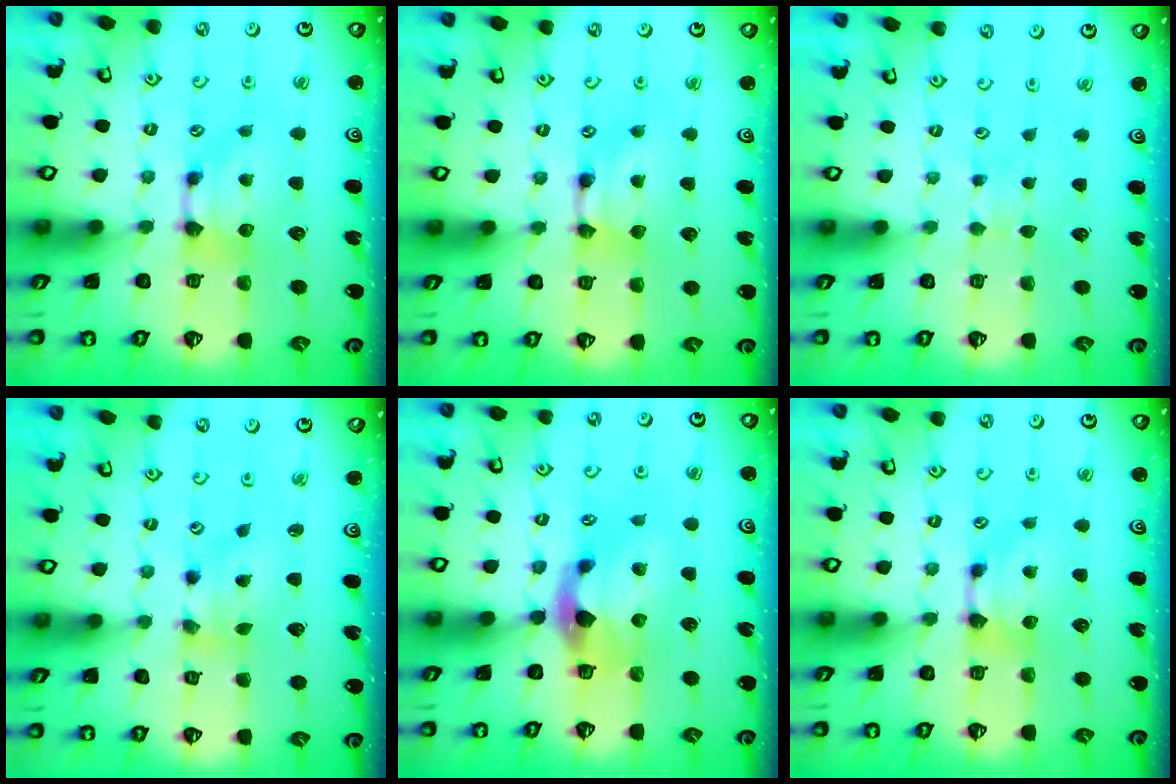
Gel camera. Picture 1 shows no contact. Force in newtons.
{"total": 1.7, "press": 1.7, "slide": 0.2}
{"total": 3.1, "press": 3.1, "slide": 0.4}
{"total": 2.1, "press": 1.6, "slide": 1.3}
{"total": 2.8, "press": 2.5, "slide": 1.3}
{"total": 0.0}